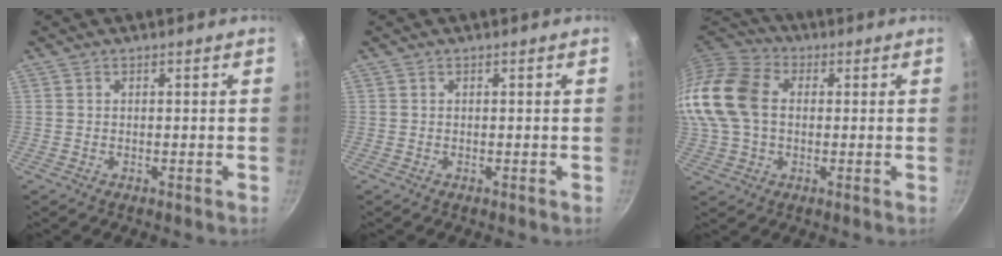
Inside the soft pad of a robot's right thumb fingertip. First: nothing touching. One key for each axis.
{"total": 0.0}
{"total": 17.3, "fx": 1.2, "fy": 12.5, "fz": 11.9, "tx": -0.238, "ty": 0.030, "tz": 0.009}